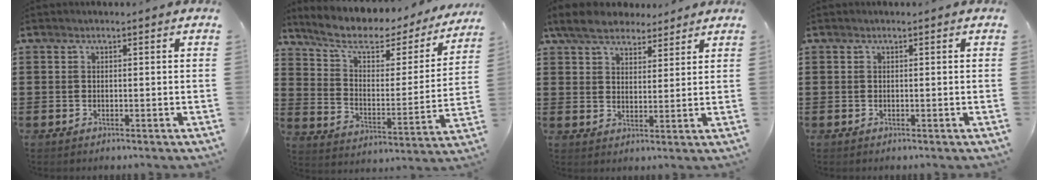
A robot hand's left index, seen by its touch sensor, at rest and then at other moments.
{"total": 7.4, "force": [5.0, 3.3, 4.3], "torque": [-0.097, -0.029, 0.083]}
{"total": 6.2, "force": [5.3, 2.6, 2.0], "torque": [-0.060, -0.005, 0.099]}
{"total": 0.0}